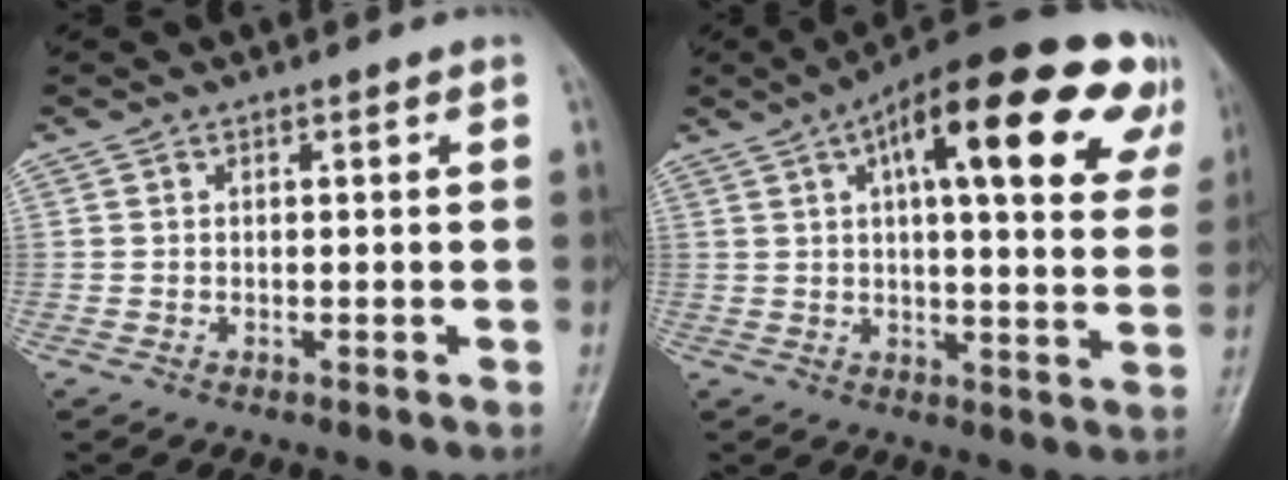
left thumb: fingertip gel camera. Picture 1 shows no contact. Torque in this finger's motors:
{"motor_torque": [0.78, 0.81, 1.74, -1.03, 0.17]}